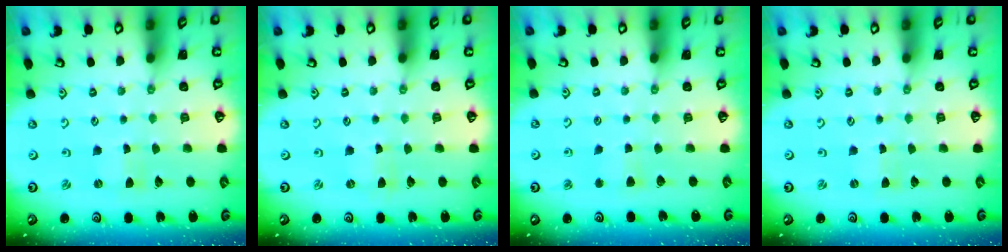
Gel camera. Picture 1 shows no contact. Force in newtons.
{"total": 0.0}
{"total": 2.7, "press": 2.7, "slide": 0.4}
{"total": 0.0}